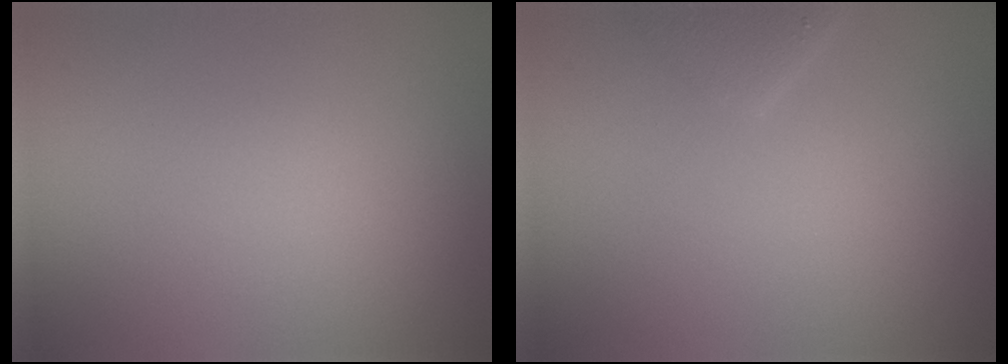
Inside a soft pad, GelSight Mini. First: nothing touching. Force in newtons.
{"total": 1.9, "press": 1.9, "slide": 0.1}